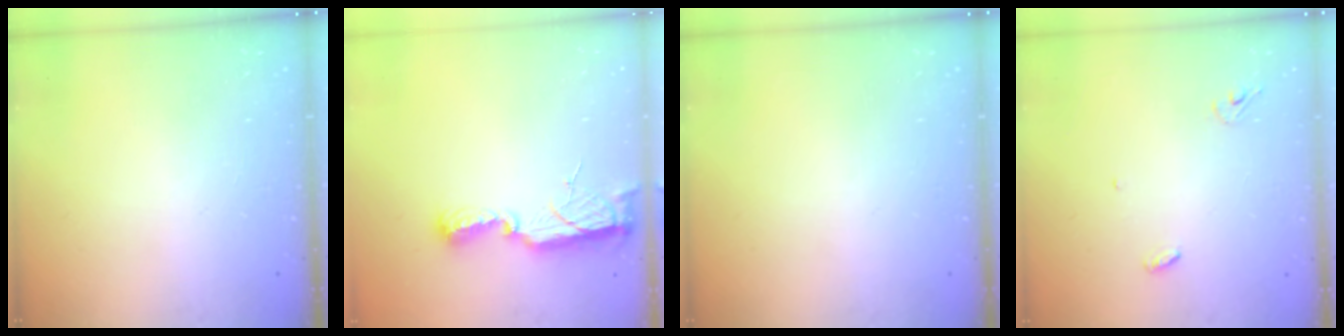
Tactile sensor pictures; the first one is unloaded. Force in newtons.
{"total": 9.5, "press": 9.2, "slide": 2.7}
{"total": 0.0}
{"total": 3.5, "press": 3.5, "slide": 0.3}